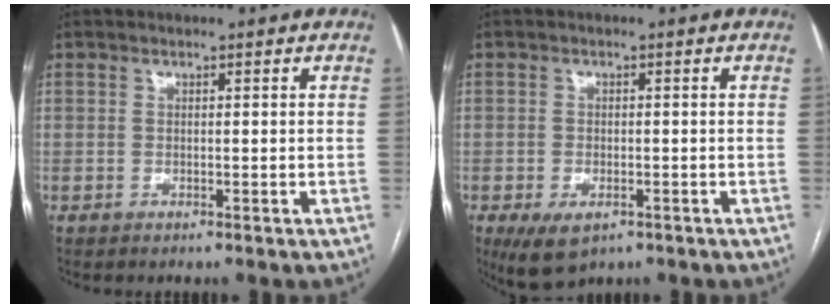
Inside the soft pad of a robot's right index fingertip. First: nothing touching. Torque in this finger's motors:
{"motor_torque": [0.55, -0.51, 0.20, 0.03]}